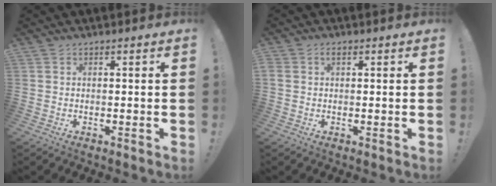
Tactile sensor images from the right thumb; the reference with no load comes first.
{"total": 1.6, "force": [0.7, 1.1, 1.0], "torque": [-0.019, 0.004, 0.012]}